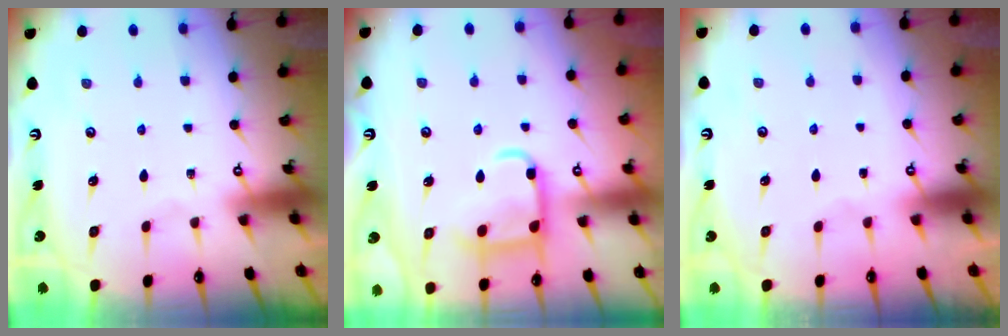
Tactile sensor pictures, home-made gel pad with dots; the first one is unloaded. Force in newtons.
{"total": 12.1, "press": 12.1, "slide": 1.1}
{"total": 1.2, "press": 1.2, "slide": 0.1}